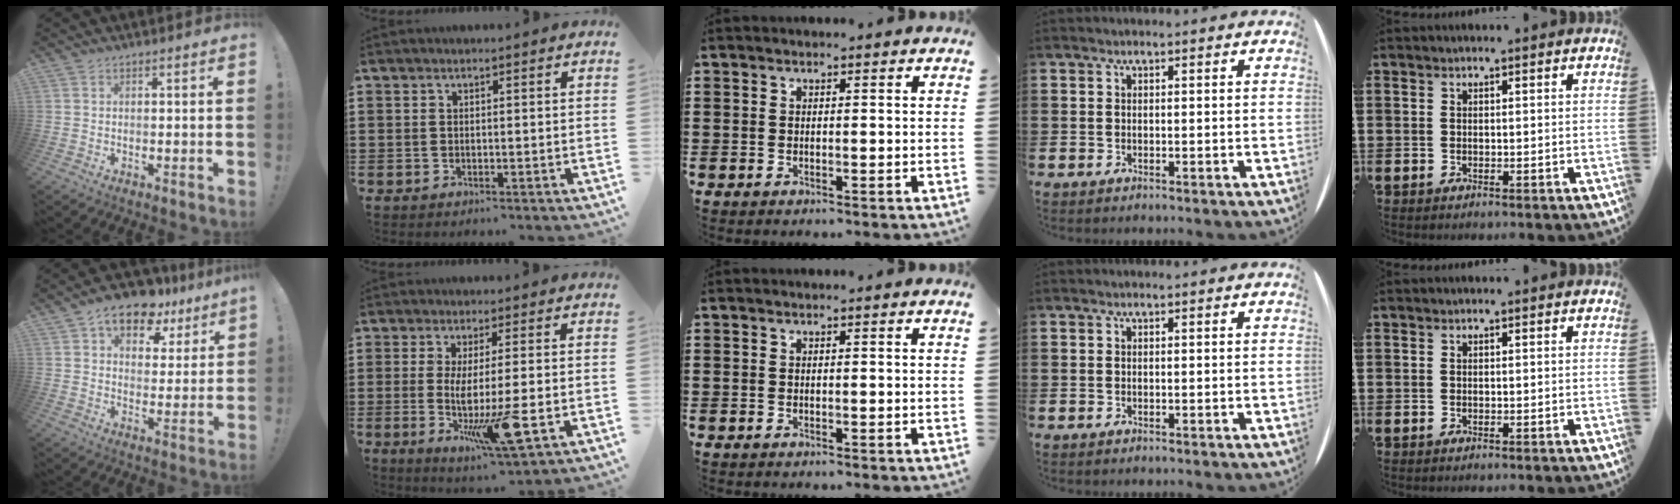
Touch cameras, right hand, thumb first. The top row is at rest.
{"thumb": {"total": 12.4, "force": [8.3, 6.8, 6.1], "torque": [-0.090, -0.048, 0.149]}, "index": {"total": 9.6, "force": [-1.5, 1.1, 9.4], "torque": [-0.190, -0.028, -0.028]}}